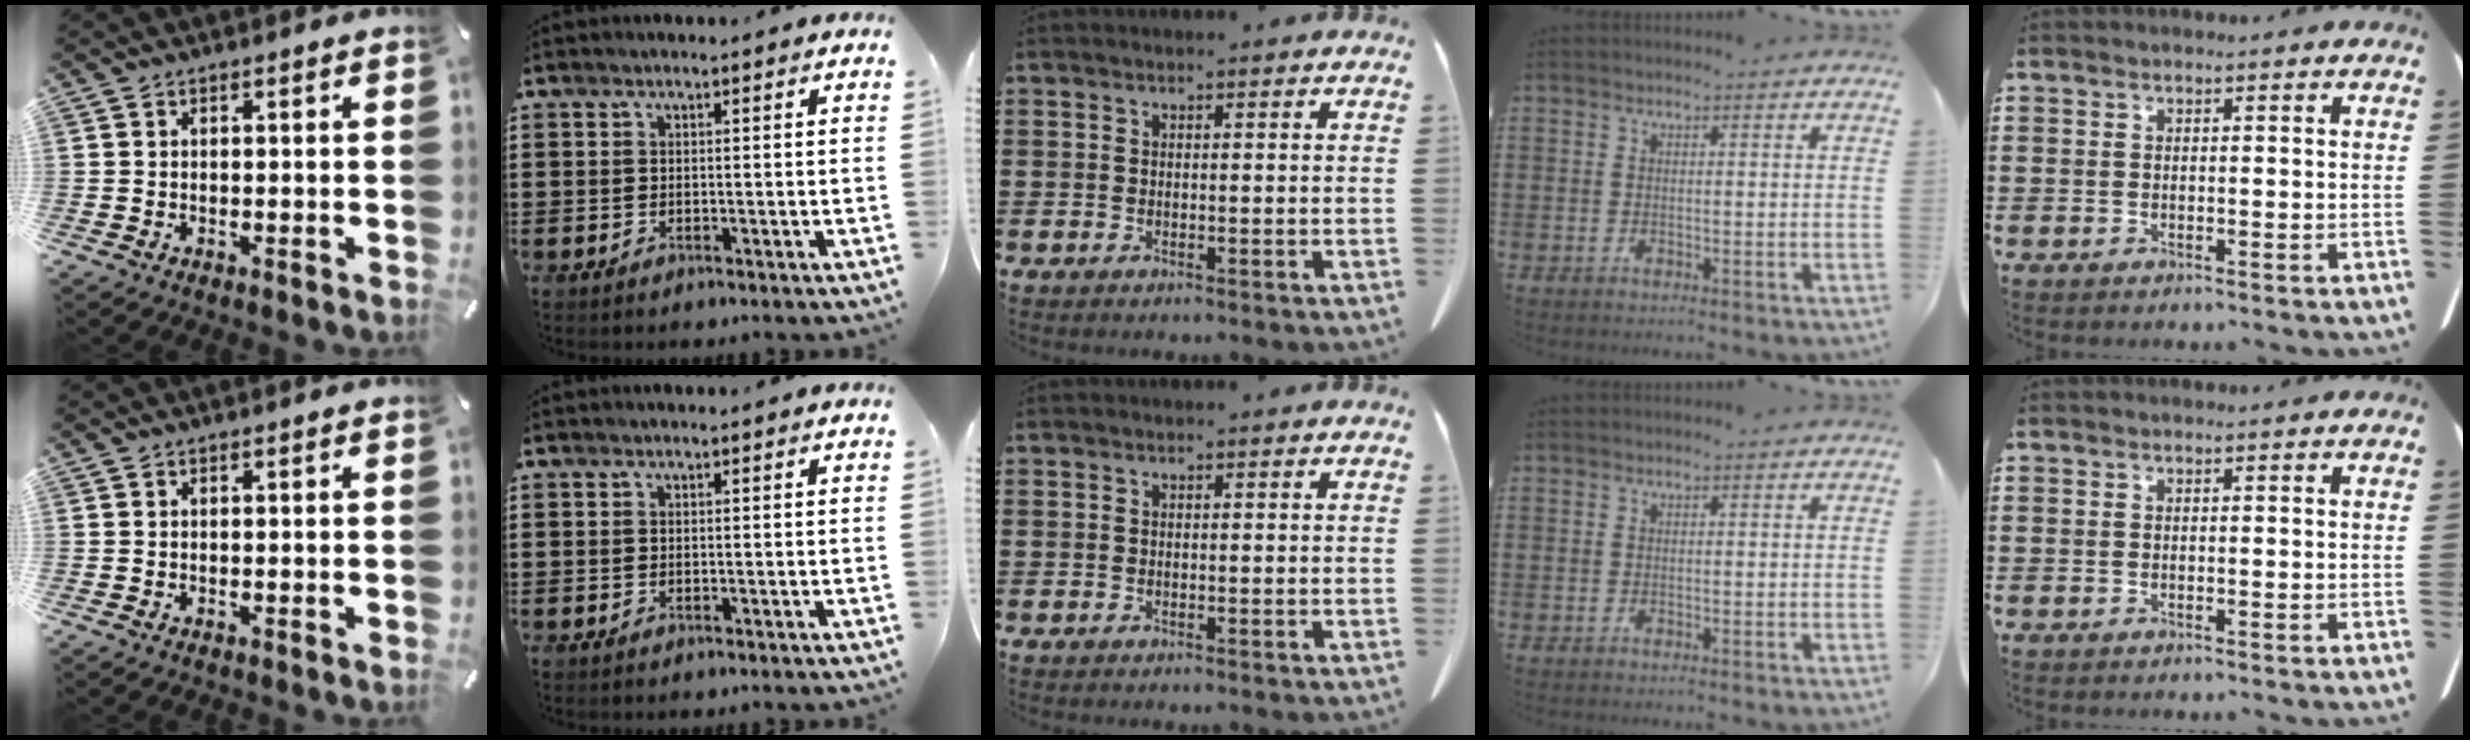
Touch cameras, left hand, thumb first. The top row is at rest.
{}